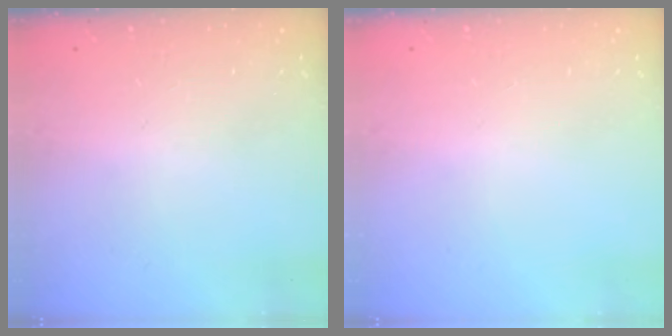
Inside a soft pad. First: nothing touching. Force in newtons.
{"total": 0.0}